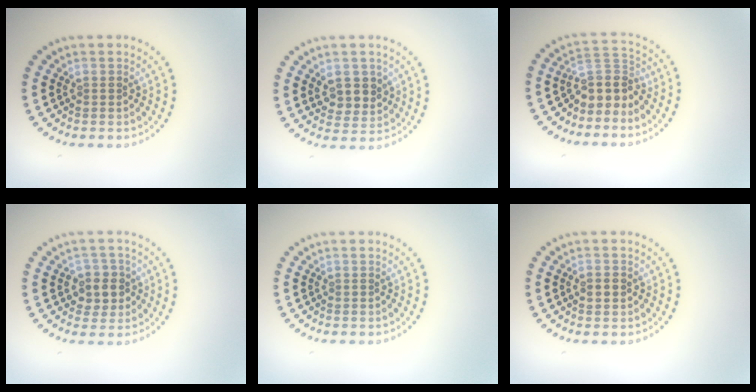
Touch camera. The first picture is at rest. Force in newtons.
{"total": 2.9, "press": 2.8, "slide": 0.8}
{"total": 3.3, "press": 2.5, "slide": 2.2}
{"total": 2.6, "press": 2.5, "slide": 0.9}
{"total": 0.0}
{"total": 1.8, "press": 1.8, "slide": 0.1}